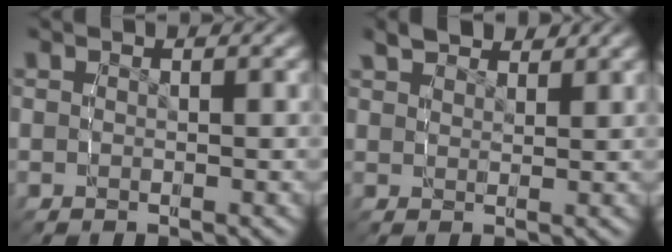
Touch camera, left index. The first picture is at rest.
{"total": 2.3, "force": [2.2, 0.7, 0.4], "torque": [-0.005, -0.001, 0.037]}